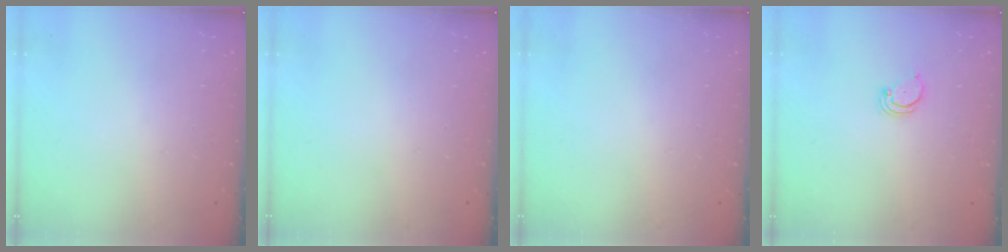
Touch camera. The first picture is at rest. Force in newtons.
{"total": 0.0}
{"total": 0.0}
{"total": 2.0, "press": 2.0, "slide": 0.2}